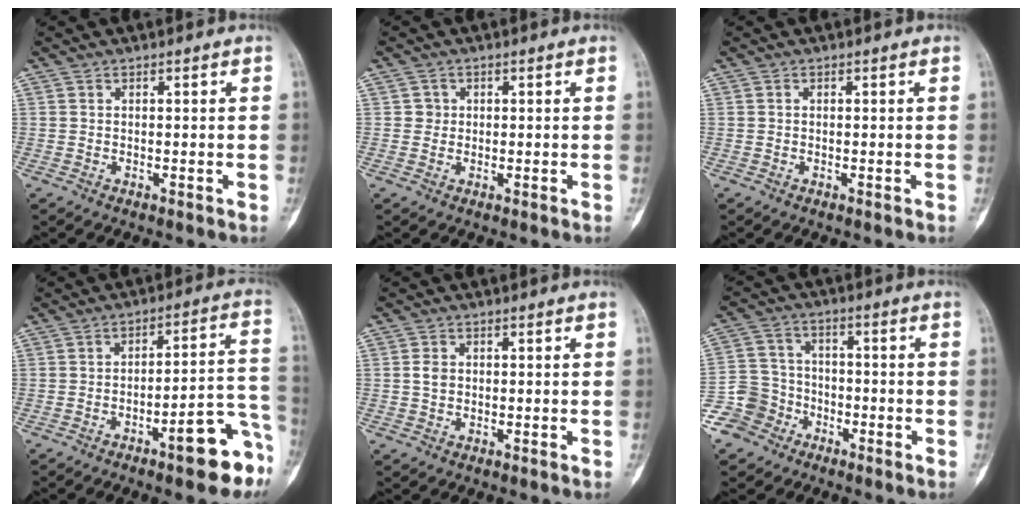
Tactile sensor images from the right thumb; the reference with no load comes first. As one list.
[{"total": 1.7, "force": [0.2, 1.6, 0.2], "torque": [0.007, 0.004, 0.000]}, {"total": 0.0}, {"total": 12.9, "force": [-7.0, 3.3, 10.4], "torque": [-0.109, 0.062, -0.094]}, {"total": 2.0, "force": [0.1, 1.6, 1.3], "torque": [-0.020, 0.003, -0.001]}, {"total": 9.0, "force": [-5.5, 7.1, 1.1], "torque": [0.001, 0.041, -0.111]}]